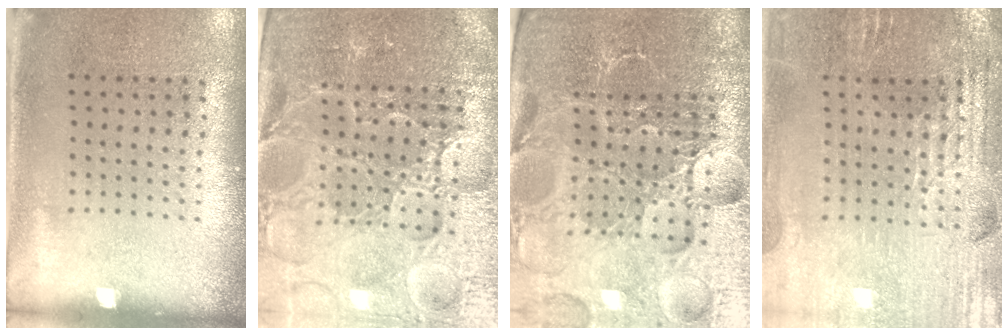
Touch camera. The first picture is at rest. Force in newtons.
{"total": 5.5, "press": 5.1, "slide": 2.1}
{"total": 6.2, "press": 5.6, "slide": 2.7}
{"total": 2.8, "press": 2.8, "slide": 0.5}